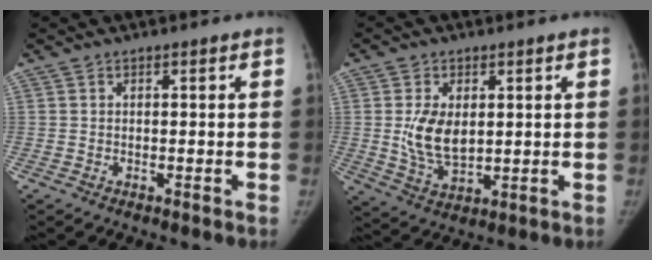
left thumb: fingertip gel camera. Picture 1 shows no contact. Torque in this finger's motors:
{"motor_torque": [0.16, 0.16, 0.13, 0.14, 0.06]}